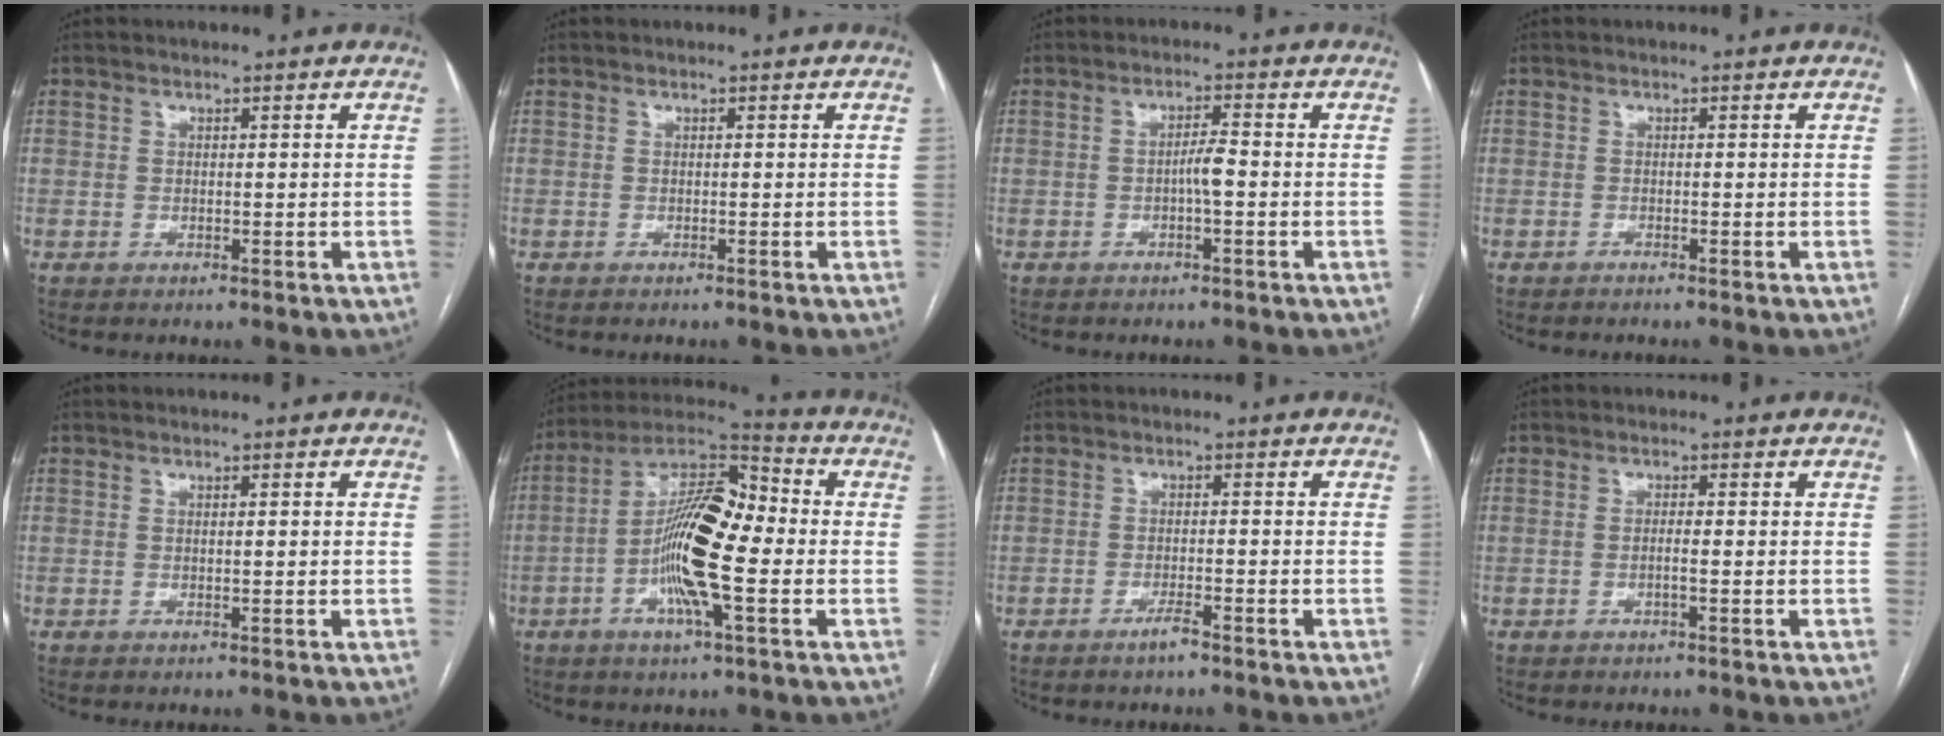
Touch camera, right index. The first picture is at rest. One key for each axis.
{"total": 0.0}
{"total": 2.7, "fx": -0.7, "fy": 0.2, "fz": 2.6, "tx": -0.044, "ty": 0.003, "tz": -0.012}
{"total": 0.6, "fx": -0.6, "fy": -0.2, "fz": 0.2, "tx": -0.002, "ty": 0.001, "tz": -0.010}
{"total": 0.7, "fx": 0.0, "fy": 0.0, "fz": 0.7, "tx": -0.012, "ty": 0.000, "tz": 0.002}
{"total": 15.4, "fx": -2.5, "fy": 3.5, "fz": 14.8, "tx": -0.273, "ty": 0.018, "tz": -0.050}
{"total": 2.1, "fx": -1.7, "fy": 0.1, "fz": 1.2, "tx": -0.026, "ty": -0.002, "tz": -0.029}
{"total": 1.3, "fx": -0.4, "fy": 0.0, "fz": 1.2, "tx": -0.021, "ty": 0.001, "tz": -0.008}